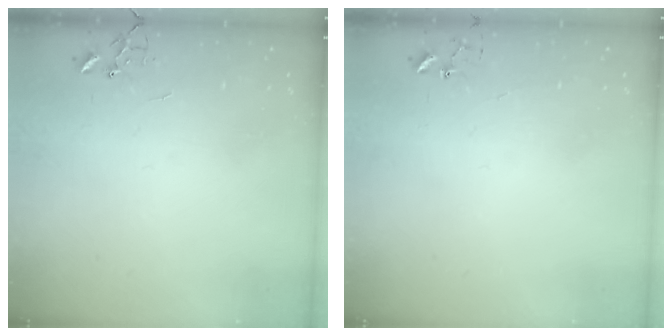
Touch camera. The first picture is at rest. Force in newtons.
{"total": 3.1, "press": 3.1, "slide": 0.3}